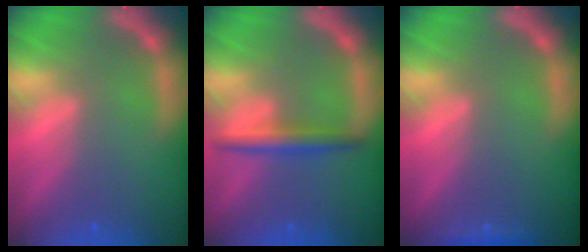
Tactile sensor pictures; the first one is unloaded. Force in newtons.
{"total": 3.0}
{"total": 0.9}